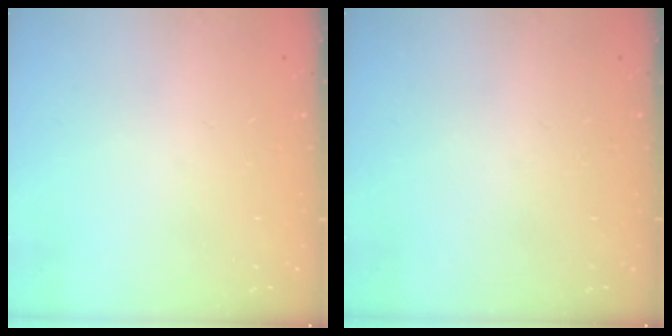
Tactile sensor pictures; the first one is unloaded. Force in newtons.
{"total": 0.0}